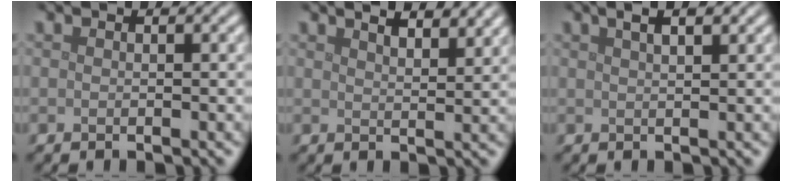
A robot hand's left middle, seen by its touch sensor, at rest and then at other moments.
{"total": 5.4, "force": [4.1, 1.9, 3.1], "torque": [-0.023, 0.026, 0.026]}
{"total": 3.7, "force": [2.2, 1.4, 2.6], "torque": [-0.017, 0.012, 0.011]}